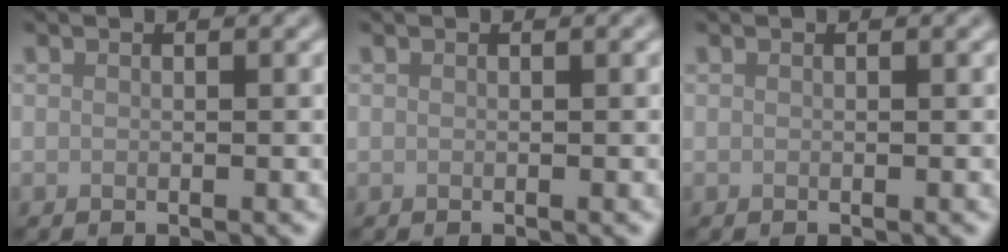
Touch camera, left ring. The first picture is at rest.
{"total": 0.0}
{"total": 0.0}